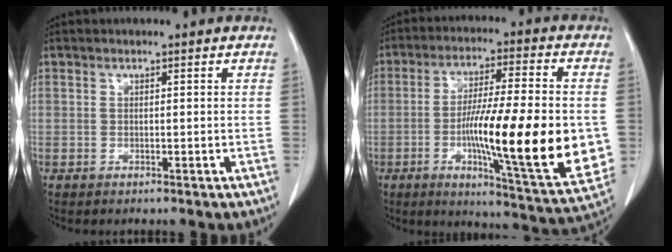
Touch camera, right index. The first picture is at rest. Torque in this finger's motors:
{"motor_torque": [2.14, 0.00, 0.56, 0.14]}